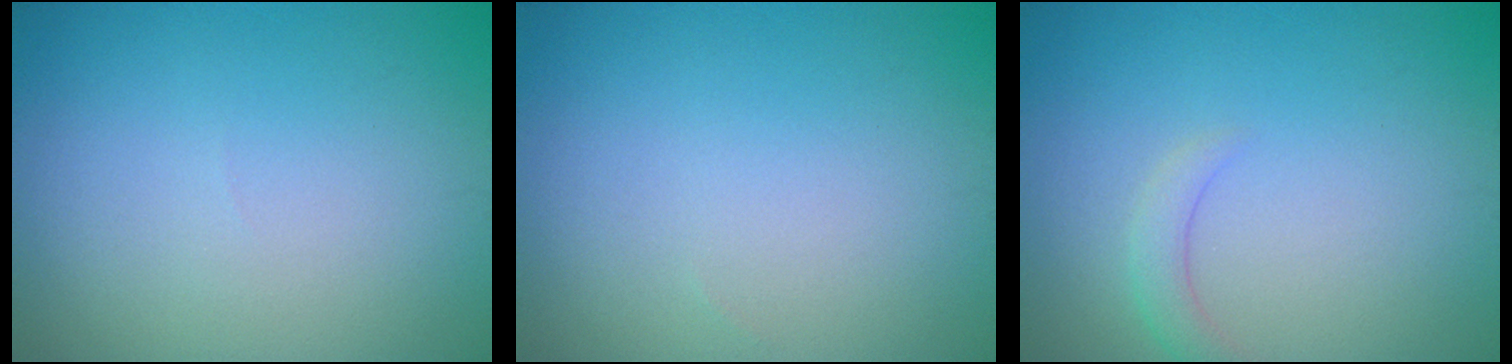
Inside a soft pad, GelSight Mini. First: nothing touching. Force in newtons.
{"total": 0.0}
{"total": 1.5, "press": 1.5, "slide": 0.2}